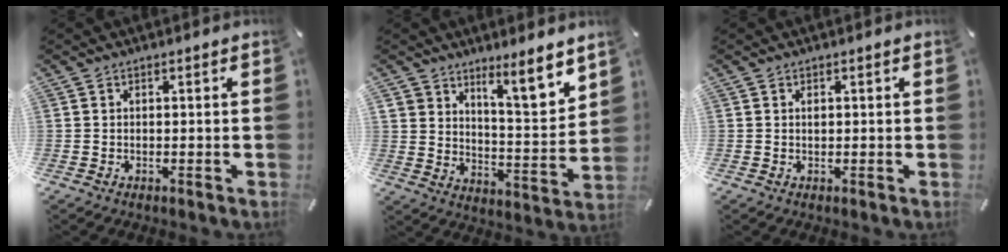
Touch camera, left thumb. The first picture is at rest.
{"total": 9.8, "force": [8.4, 2.5, 4.4], "torque": [-0.060, -0.072, 0.147]}
{"total": 0.6, "force": [0.1, 0.4, 0.5], "torque": [-0.012, -0.001, 0.003]}